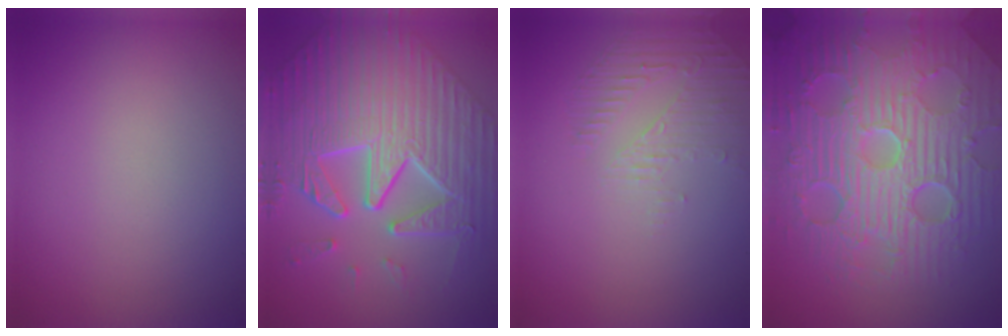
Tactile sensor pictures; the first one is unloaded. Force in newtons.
{"total": 10.3, "press": 7.3, "slide": 7.3}
{"total": 1.7, "press": 0.8, "slide": 1.5}
{"total": 11.5, "press": 7.4, "slide": 8.8}